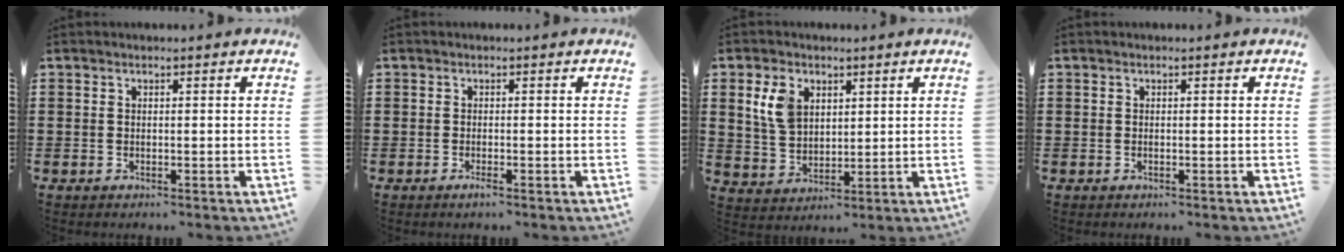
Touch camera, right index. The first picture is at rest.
{"total": 1.0, "force": [-0.7, 0.1, 0.8], "torque": [-0.015, -0.005, -0.012]}
{"total": 6.6, "force": [2.7, 4.5, 4.0], "torque": [-0.101, 0.013, 0.049]}
{"total": 0.0}